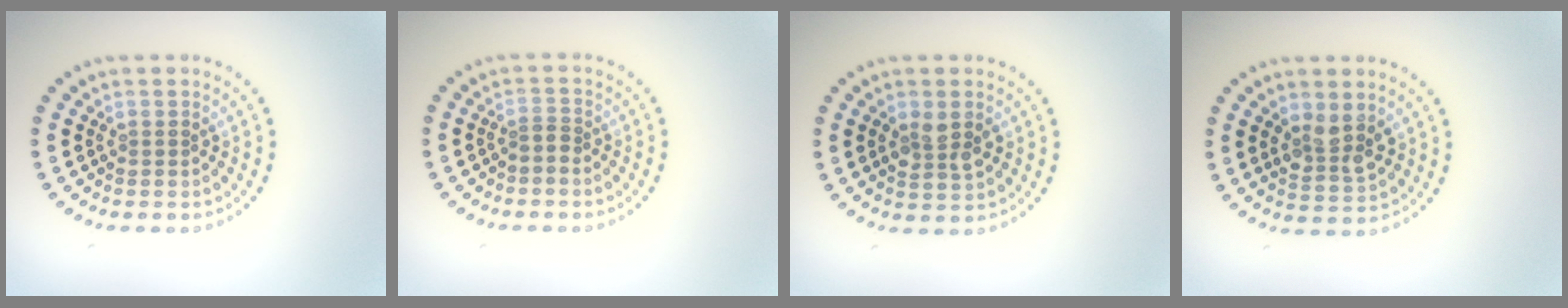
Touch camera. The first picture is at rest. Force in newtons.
{"total": 1.1, "press": 0.6, "slide": 0.9}
{"total": 2.7, "press": 2.7, "slide": 0.2}
{"total": 3.0, "press": 2.8, "slide": 1.0}